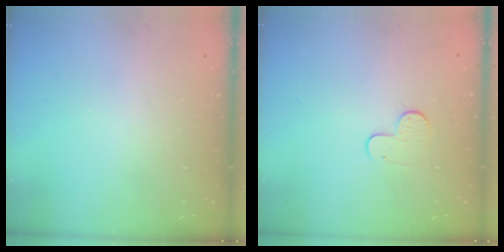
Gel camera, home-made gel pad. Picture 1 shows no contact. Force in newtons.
{"total": 5.9, "press": 5.9, "slide": 0.4}